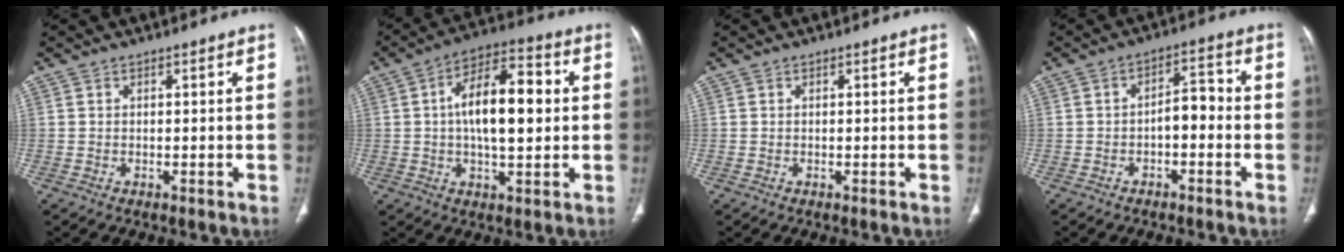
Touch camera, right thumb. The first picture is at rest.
{"total": 14.5, "force": [1.3, 6.5, 13.0], "torque": [-0.199, 0.022, 0.015]}
{"total": 0.0}
{"total": 5.2, "force": [-1.4, 2.9, 4.1], "torque": [-0.045, 0.032, -0.027]}